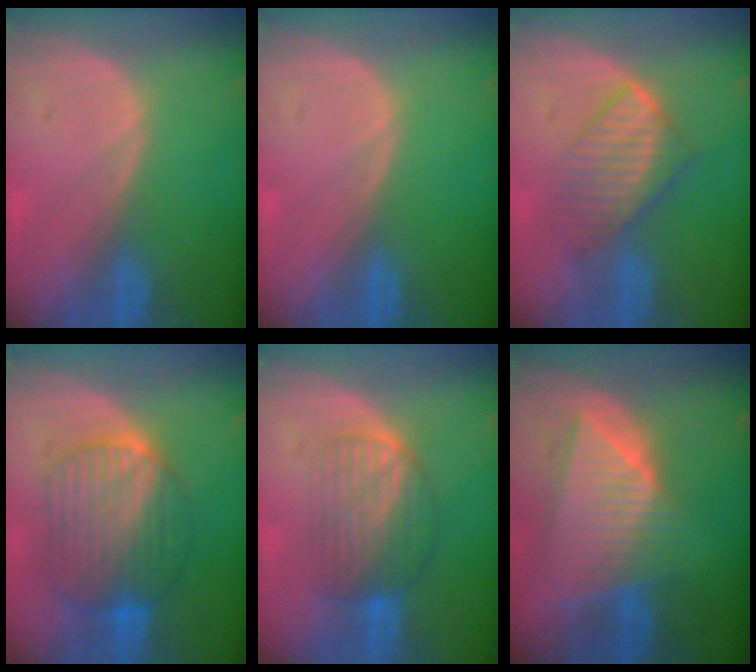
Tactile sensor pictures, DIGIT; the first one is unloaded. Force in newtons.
{"total": 0.0}
{"total": 6.5, "press": 6.3, "slide": 1.7}
{"total": 9.9, "press": 9.8, "slide": 1.0}
{"total": 6.7, "press": 6.5, "slide": 1.8}
{"total": 9.2, "press": 8.2, "slide": 4.2}